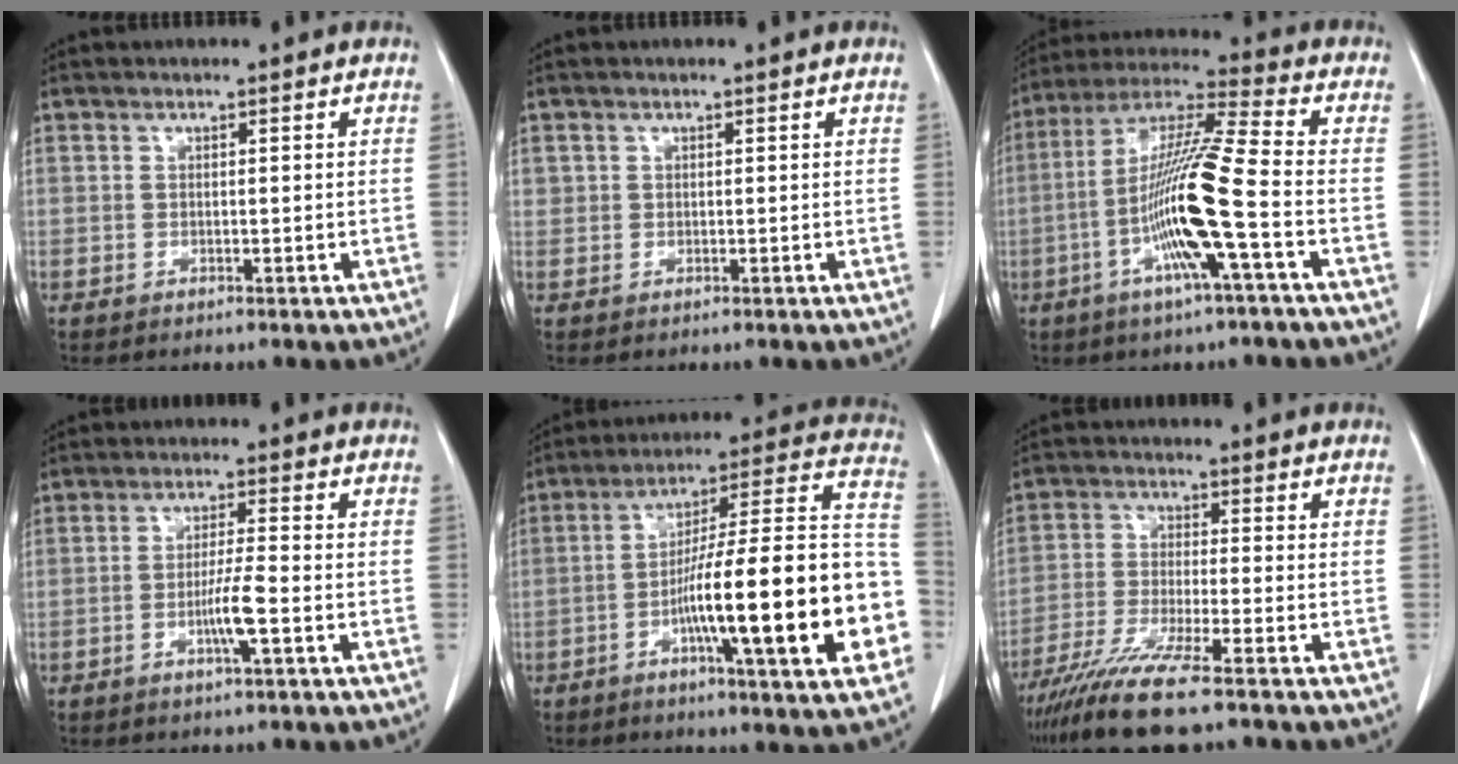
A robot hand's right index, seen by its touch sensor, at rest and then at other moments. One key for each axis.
{"total": 0.8, "fx": 0.3, "fy": 0.7, "fz": 0.0, "tx": 0.012, "ty": 0.003, "tz": 0.003}
{"total": 14.8, "fx": -4.1, "fy": -0.5, "fz": 14.2, "tx": -0.279, "ty": -0.002, "tz": -0.087}
{"total": 4.6, "fx": -1.6, "fy": -0.3, "fz": 4.3, "tx": -0.082, "ty": -0.006, "tz": -0.031}
{"total": 25.7, "fx": -6.4, "fy": 2.0, "fz": 24.8, "tx": -0.286, "ty": 0.014, "tz": -0.100}
{"total": 10.4, "fx": -7.9, "fy": -0.5, "fz": 6.7, "tx": -0.126, "ty": -0.033, "tz": -0.139}